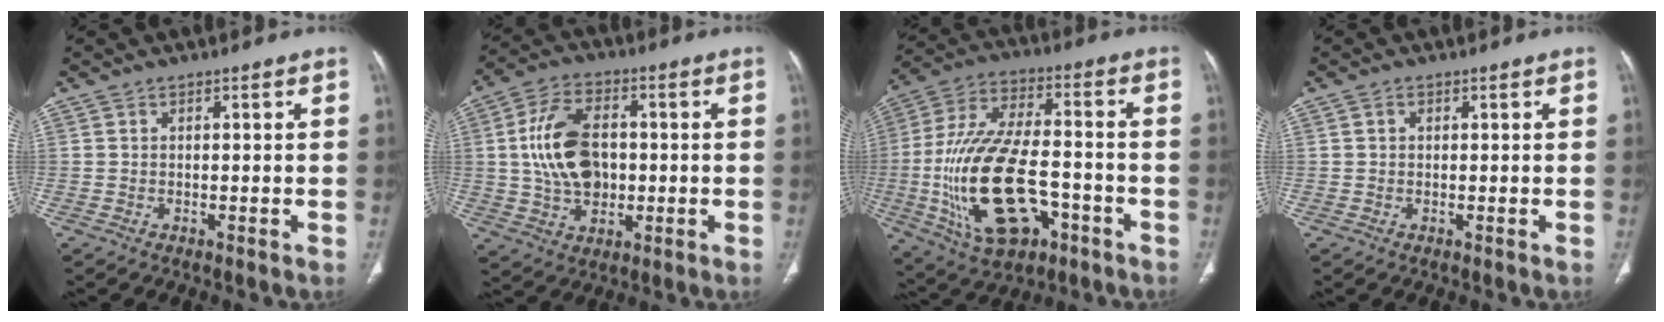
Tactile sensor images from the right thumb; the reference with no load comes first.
{"total": 13.8, "force": [0.6, 9.0, 10.3], "torque": [-0.176, 0.012, 0.015]}
{"total": 22.9, "force": [-6.2, 11.7, 18.7], "torque": [-0.369, 0.026, -0.093]}
{"total": 0.8, "force": [0.2, 0.7, 0.4], "torque": [-0.003, 0.002, 0.004]}